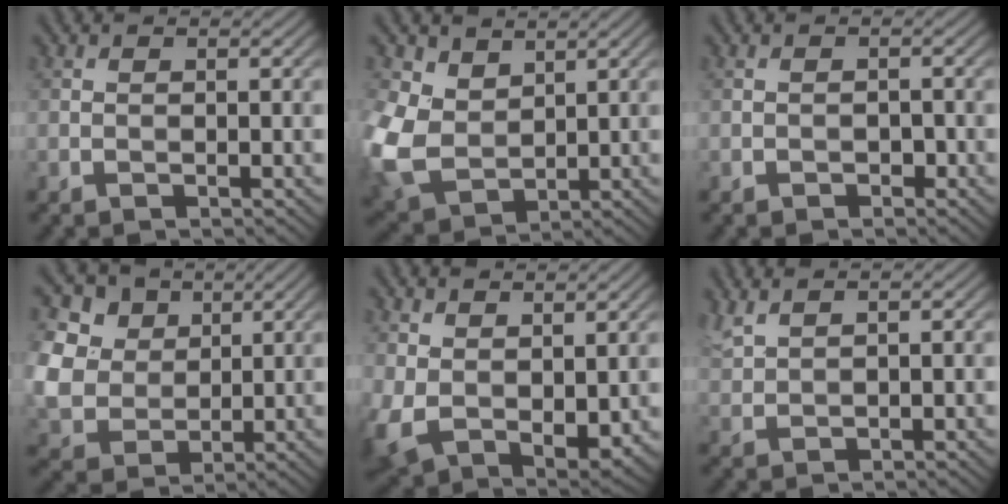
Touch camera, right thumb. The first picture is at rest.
{"total": 9.6, "force": [2.8, 7.0, 5.9], "torque": [-0.191, -0.005, 0.063]}
{"total": 1.1, "force": [-0.6, 0.7, 0.6], "torque": [-0.007, 0.001, -0.012]}
{"total": 9.8, "force": [3.6, 7.8, 4.7], "torque": [-0.160, 0.010, 0.063]}
{"total": 8.4, "force": [1.8, 5.7, 5.9], "torque": [-0.161, -0.035, 0.061]}
{"total": 2.7, "force": [2.3, 0.3, 1.3], "torque": [-0.038, 0.012, 0.056]}